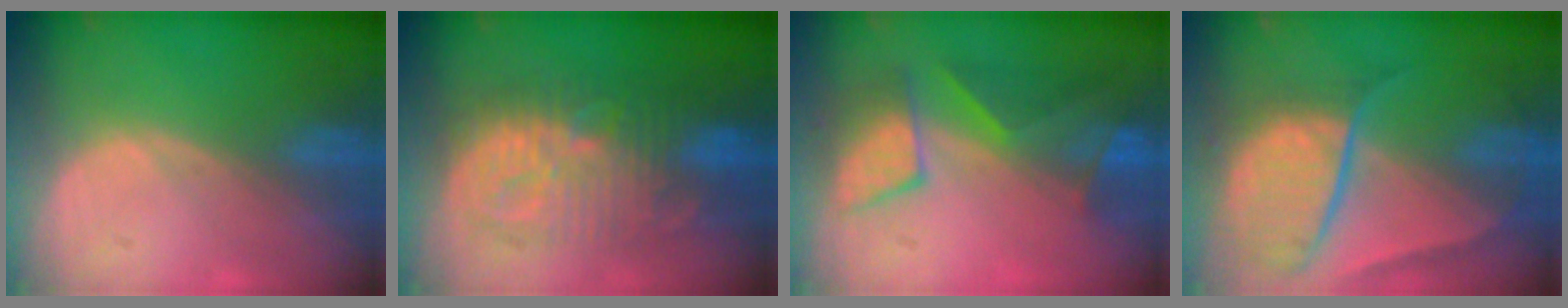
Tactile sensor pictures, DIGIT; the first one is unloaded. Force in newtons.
{"total": 10.8, "press": 10.8, "slide": 0.5}
{"total": 8.1, "press": 7.9, "slide": 1.8}
{"total": 10.7, "press": 8.9, "slide": 5.9}